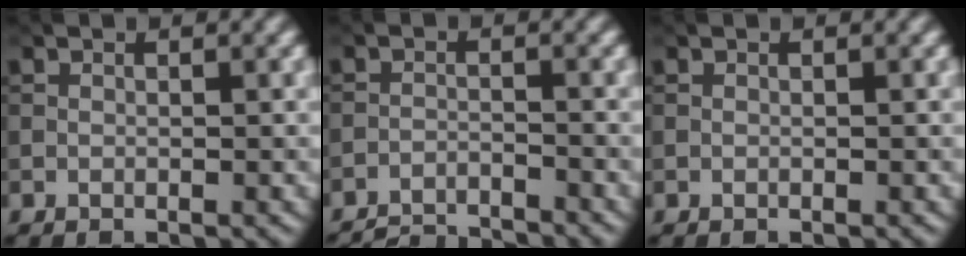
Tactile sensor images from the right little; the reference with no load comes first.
{"total": 6.3, "force": [-6.0, 0.8, 1.4], "torque": [-0.029, -0.013, -0.098]}
{"total": 0.0}